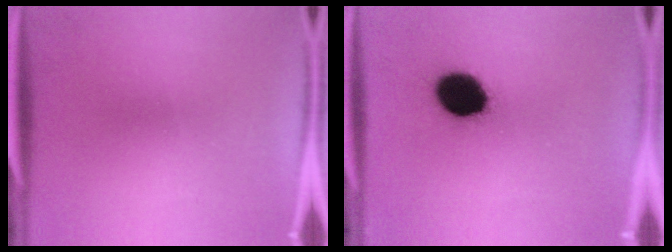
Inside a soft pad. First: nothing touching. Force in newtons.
{"total": 15.2}